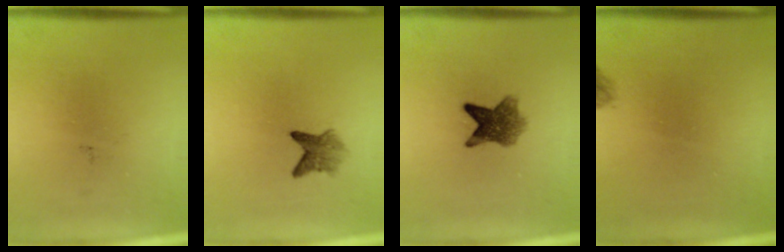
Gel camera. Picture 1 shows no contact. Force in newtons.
{"total": 2.9}
{"total": 6.0}
{"total": 0.8}